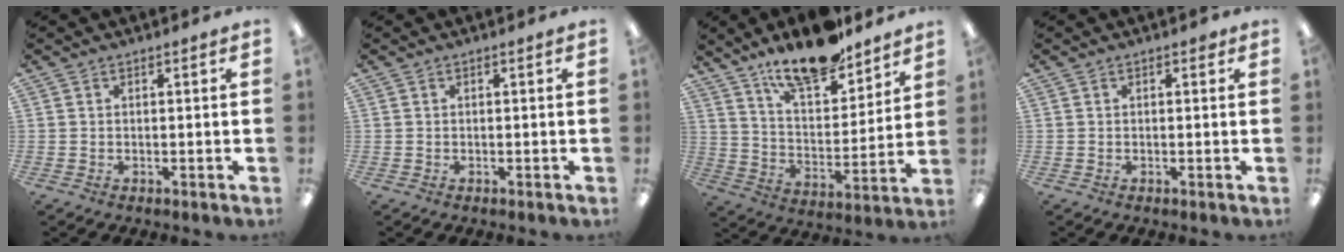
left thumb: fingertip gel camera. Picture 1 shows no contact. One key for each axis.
{"total": 0.0}
{"total": 16.4, "fx": 13.8, "fy": 5.0, "fz": 7.4, "tx": -0.124, "ty": -0.091, "tz": 0.240}
{"total": 0.8, "fx": 0.4, "fy": 0.4, "fz": 0.5, "tx": -0.003, "ty": -0.001, "tz": 0.005}